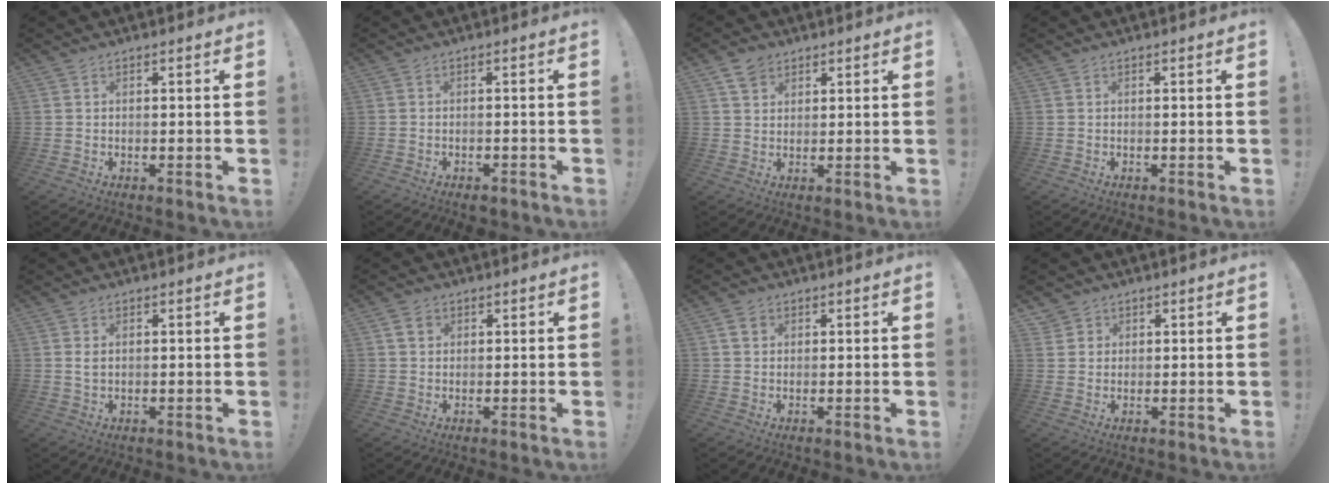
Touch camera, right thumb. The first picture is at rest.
{"total": 1.8, "force": [-1.4, 0.7, 0.8], "torque": [-0.008, 0.005, -0.024]}
{"total": 4.6, "force": [2.9, 3.3, 1.5], "torque": [-0.024, -0.006, 0.054]}
{"total": 0.0}
{"total": 1.8, "force": [0.7, 1.0, 1.4], "torque": [-0.022, 0.000, 0.010]}
{"total": 3.3, "force": [1.3, 2.6, 1.5], "torque": [-0.021, 0.001, 0.025]}
{"total": 2.8, "force": [1.1, 2.2, 1.2], "torque": [-0.014, 0.000, 0.021]}
{"total": 2.8, "force": [1.6, 2.3, 0.1], "torque": [-0.003, -0.009, 0.028]}